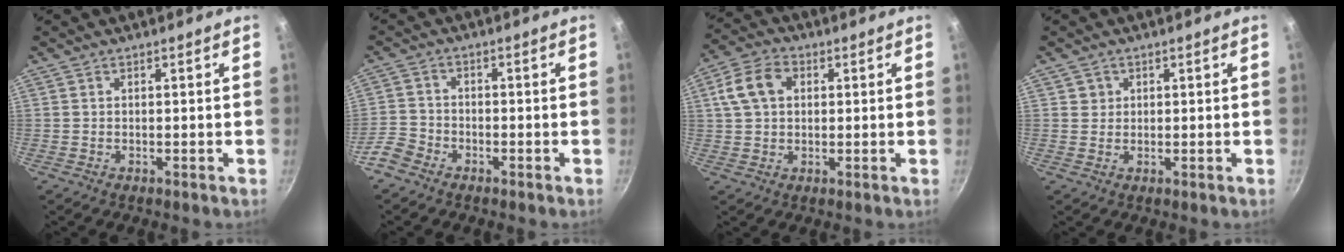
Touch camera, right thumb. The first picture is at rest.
{"total": 4.8, "force": [-3.3, 3.1, 1.5], "torque": [-0.025, 0.038, -0.072]}
{"total": 8.5, "force": [2.0, 6.2, 5.5], "torque": [-0.092, 0.016, 0.027]}
{"total": 1.9, "force": [0.6, 1.8, 0.2], "torque": [0.010, 0.005, 0.007]}